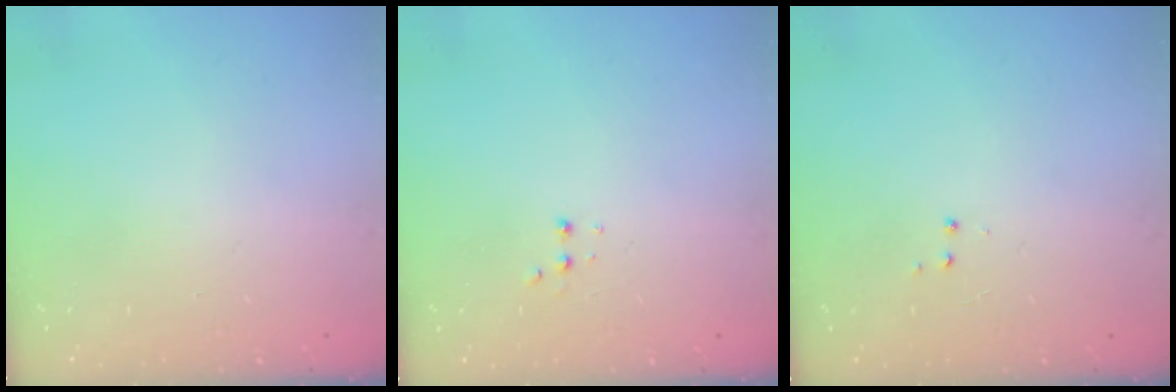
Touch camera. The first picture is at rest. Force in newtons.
{"total": 2.9, "press": 2.7, "slide": 1.0}
{"total": 2.9, "press": 2.8, "slide": 0.4}